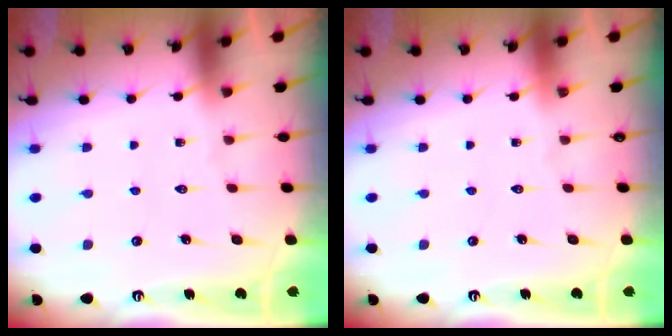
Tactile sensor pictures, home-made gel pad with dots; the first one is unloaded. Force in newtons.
{"total": 0.0}